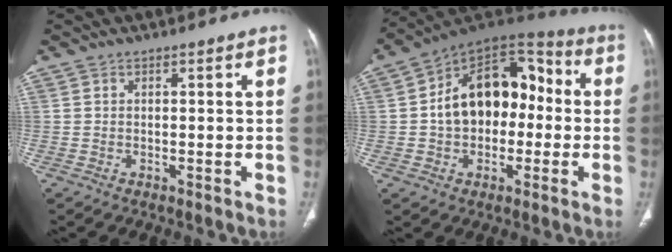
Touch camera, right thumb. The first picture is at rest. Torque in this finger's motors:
{"motor_torque": [2.26, 2.24, 1.27, -0.46, 0.15]}